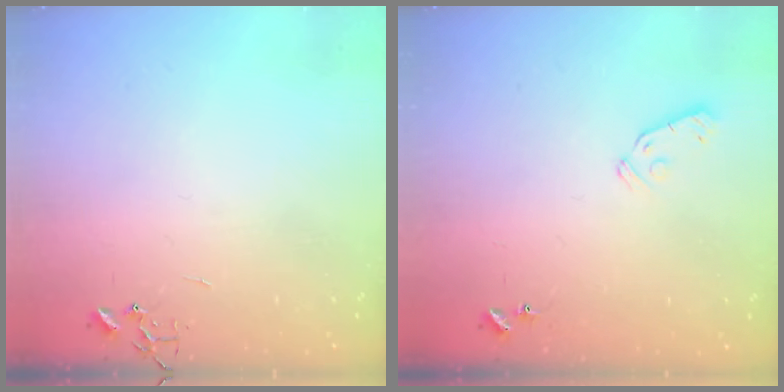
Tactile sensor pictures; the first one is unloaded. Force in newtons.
{"total": 5.9, "press": 5.9, "slide": 0.6}